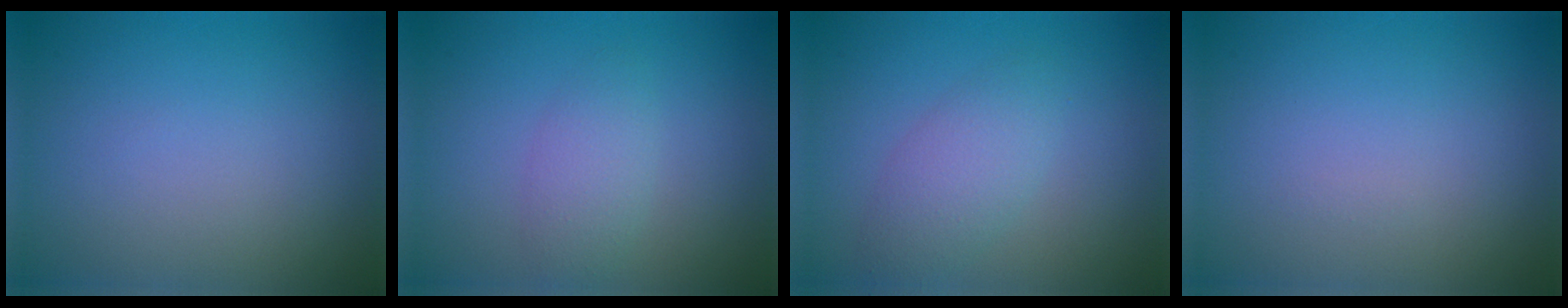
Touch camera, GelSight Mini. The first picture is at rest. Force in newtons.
{"total": 2.2, "press": 2.2, "slide": 0.1}
{"total": 3.0, "press": 3.0, "slide": 0.0}
{"total": 0.0}